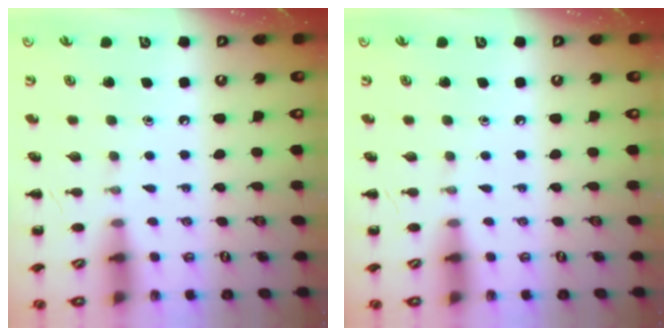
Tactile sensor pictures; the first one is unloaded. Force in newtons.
{"total": 0.0}